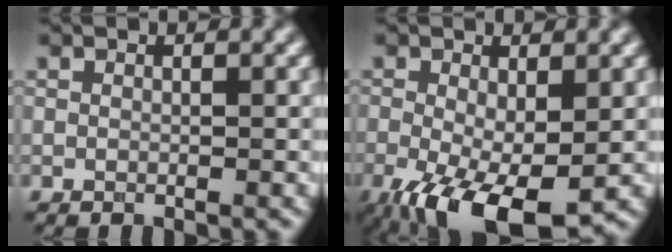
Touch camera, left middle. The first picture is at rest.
{"total": 8.3, "force": [-3.4, 3.6, 6.6], "torque": [-0.139, -0.027, -0.050]}